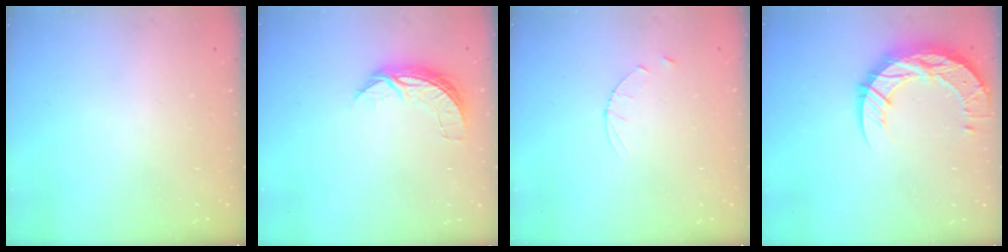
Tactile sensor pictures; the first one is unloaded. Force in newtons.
{"total": 6.9, "press": 6.8, "slide": 0.5}
{"total": 3.1, "press": 3.1, "slide": 0.3}
{"total": 14.5, "press": 14.5, "slide": 1.3}